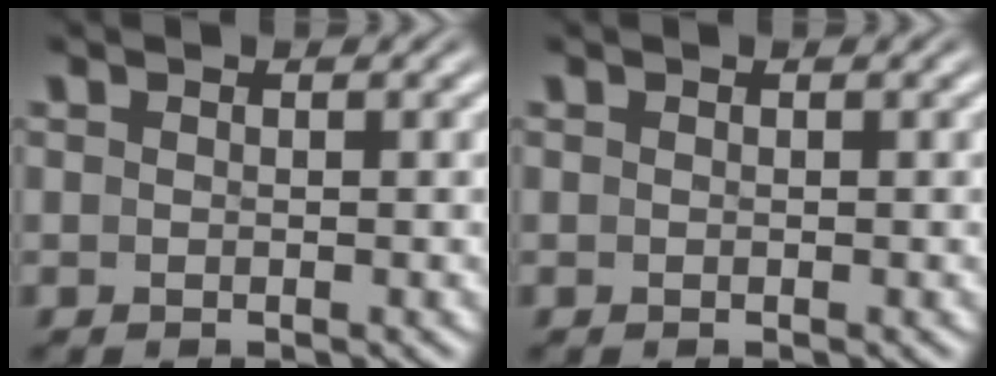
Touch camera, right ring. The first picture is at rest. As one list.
[{"total": 0.0}]